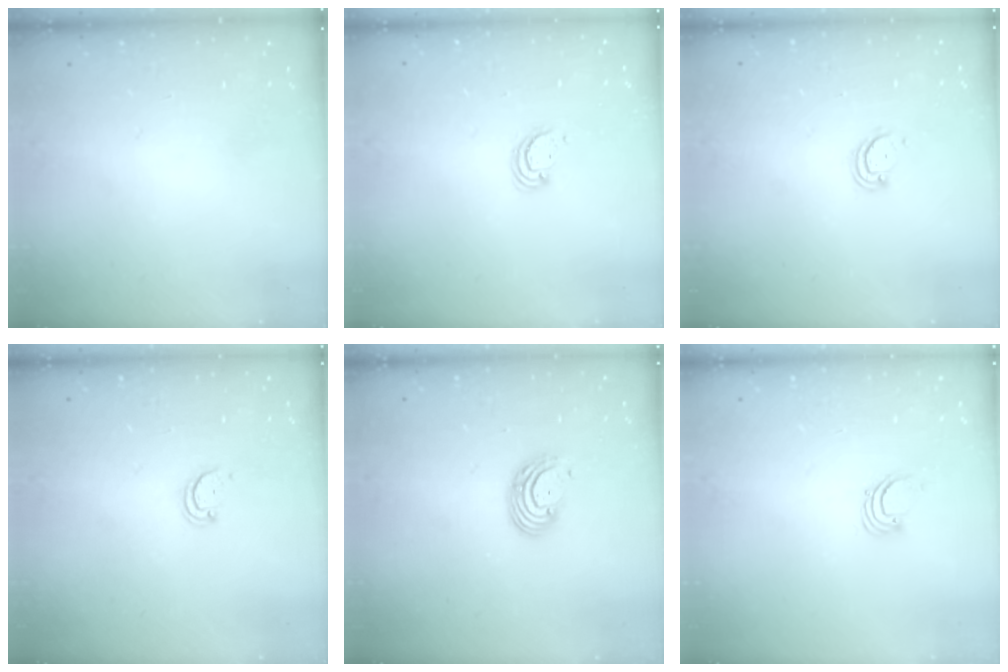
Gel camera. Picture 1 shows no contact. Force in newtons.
{"total": 2.3, "press": 2.3, "slide": 0.2}
{"total": 2.9, "press": 2.9, "slide": 0.2}
{"total": 2.2, "press": 2.2, "slide": 0.4}
{"total": 5.2, "press": 5.2, "slide": 0.5}
{"total": 2.2, "press": 2.2, "slide": 0.2}